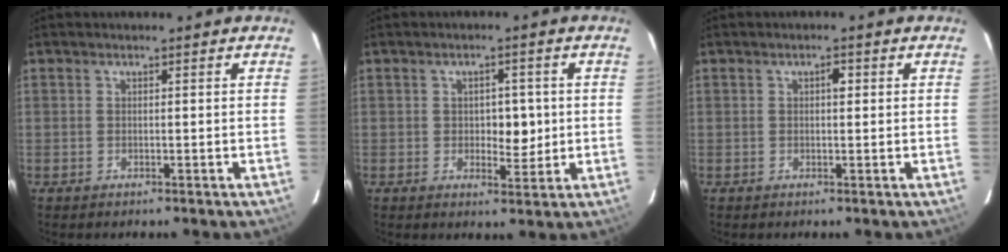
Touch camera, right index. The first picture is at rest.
{"total": 4.3, "force": [0.1, 2.4, 3.5], "torque": [-0.042, 0.001, 0.007]}
{"total": 1.3, "force": [0.3, 0.5, 1.2], "torque": [-0.019, 0.003, 0.003]}